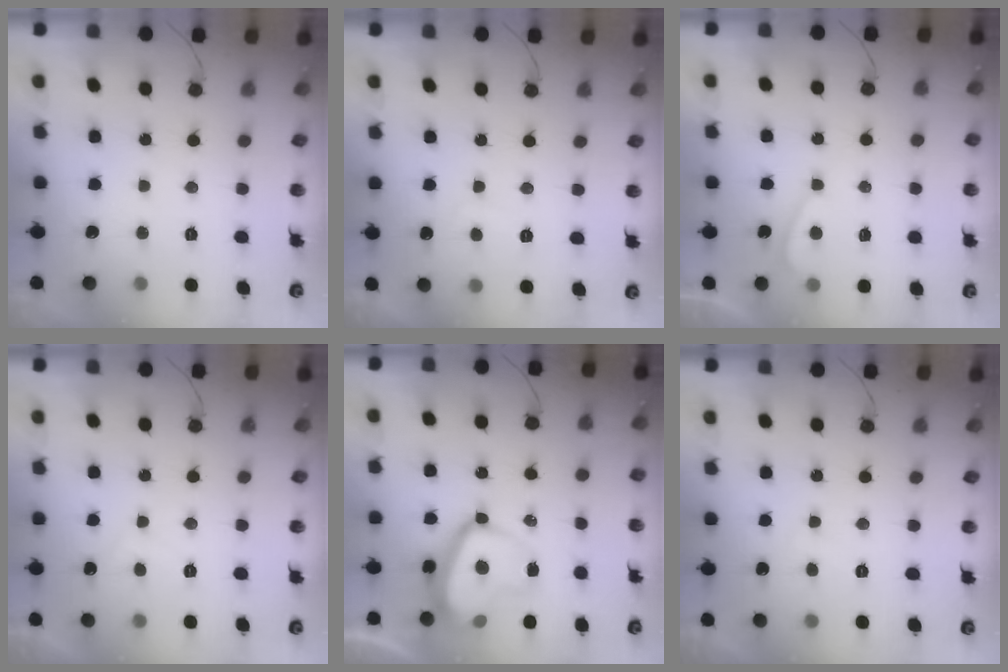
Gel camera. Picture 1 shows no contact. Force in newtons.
{"total": 2.2, "press": 2.1, "slide": 0.8}
{"total": 3.2, "press": 3.2, "slide": 0.5}
{"total": 2.7, "press": 2.5, "slide": 0.9}
{"total": 13.2, "press": 13.1, "slide": 1.4}
{"total": 1.2, "press": 1.1, "slide": 0.5}